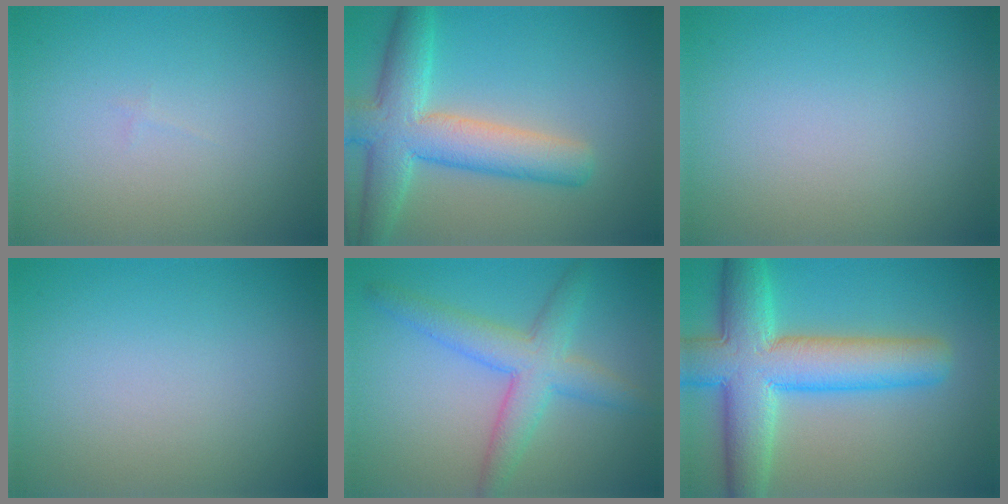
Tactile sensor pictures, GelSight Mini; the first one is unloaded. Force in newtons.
{"total": 7.1, "press": 7.1, "slide": 0.5}
{"total": 0.0}
{"total": 0.0}
{"total": 4.7, "press": 4.7, "slide": 0.0}
{"total": 9.7, "press": 9.7, "slide": 0.5}